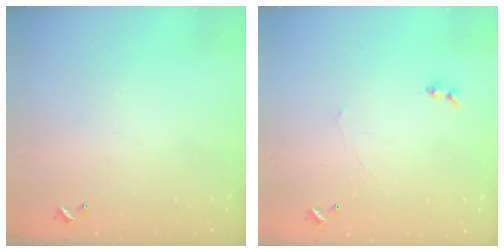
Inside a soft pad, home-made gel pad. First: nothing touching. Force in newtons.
{"total": 0.7, "press": 0.1, "slide": 0.7}